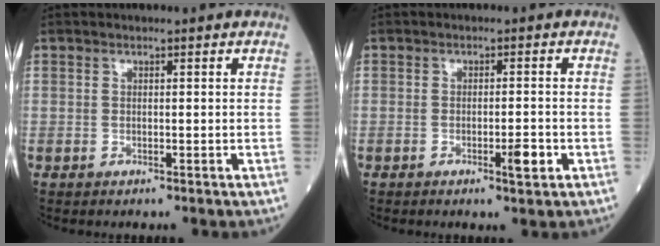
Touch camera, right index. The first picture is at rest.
{"total": 2.7, "force": [-1.0, 0.5, 2.5], "torque": [-0.037, -0.001, -0.012]}